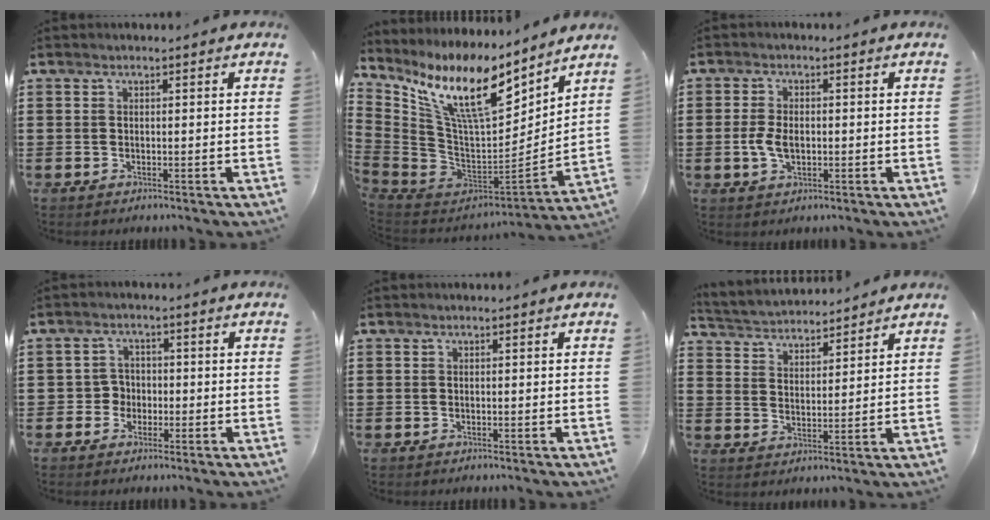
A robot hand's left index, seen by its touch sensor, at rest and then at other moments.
{"total": 15.1, "force": [8.8, 4.1, 11.5], "torque": [-0.251, -0.053, 0.148]}
{"total": 4.1, "force": [-0.5, 2.4, 3.3], "torque": [-0.083, -0.002, -0.015]}
{"total": 2.9, "force": [-1.0, 2.6, 0.8], "torque": [-0.027, 0.004, -0.023]}
{"total": 0.0}
{"total": 3.5, "force": [3.4, 0.6, -0.2], "torque": [-0.015, -0.018, 0.059]}